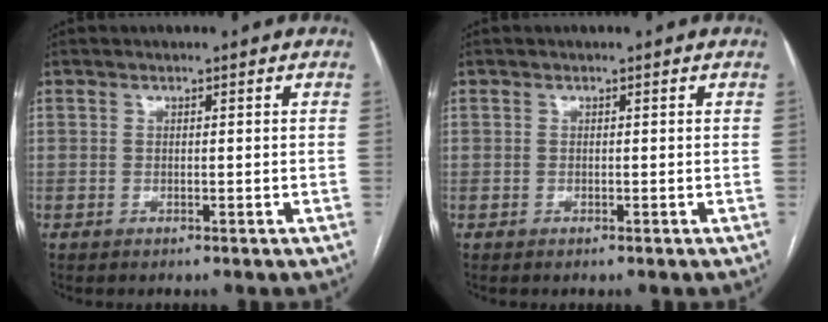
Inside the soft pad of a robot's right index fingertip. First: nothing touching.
{"total": 0.0}